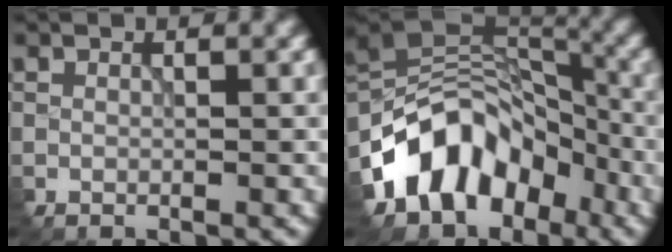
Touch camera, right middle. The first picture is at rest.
{"total": 9.4, "force": [-5.5, 6.4, 4.3], "torque": [-0.070, 0.014, -0.108]}